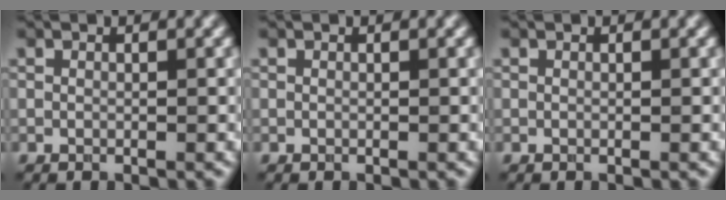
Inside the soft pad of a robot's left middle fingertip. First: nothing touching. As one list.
[{"total": 0.0}, {"total": 0.0}]